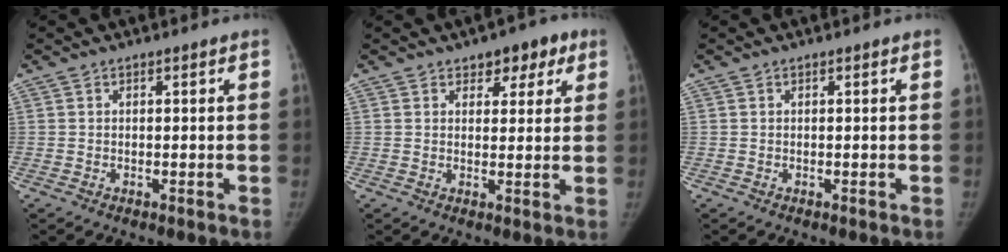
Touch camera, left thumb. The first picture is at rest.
{"total": 5.9, "force": [3.3, 3.6, 3.3], "torque": [0.000, -0.010, 0.040]}
{"total": 0.0}